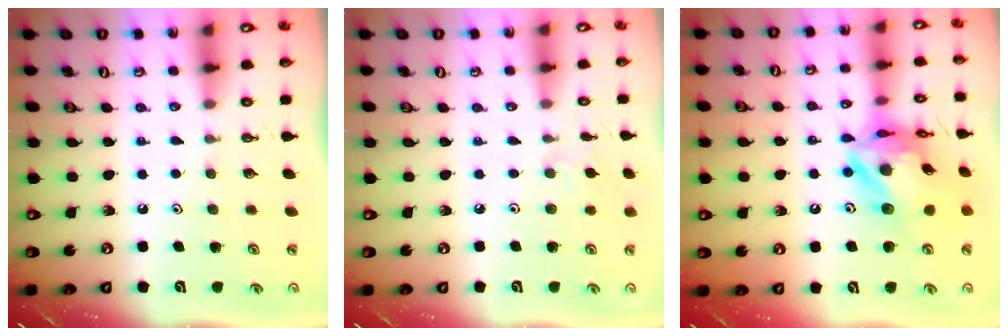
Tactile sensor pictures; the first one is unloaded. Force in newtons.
{"total": 2.9, "press": 2.9, "slide": 0.6}
{"total": 18.0, "press": 17.9, "slide": 2.0}